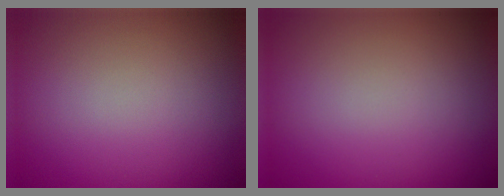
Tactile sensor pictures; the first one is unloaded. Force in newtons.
{"total": 0.0}